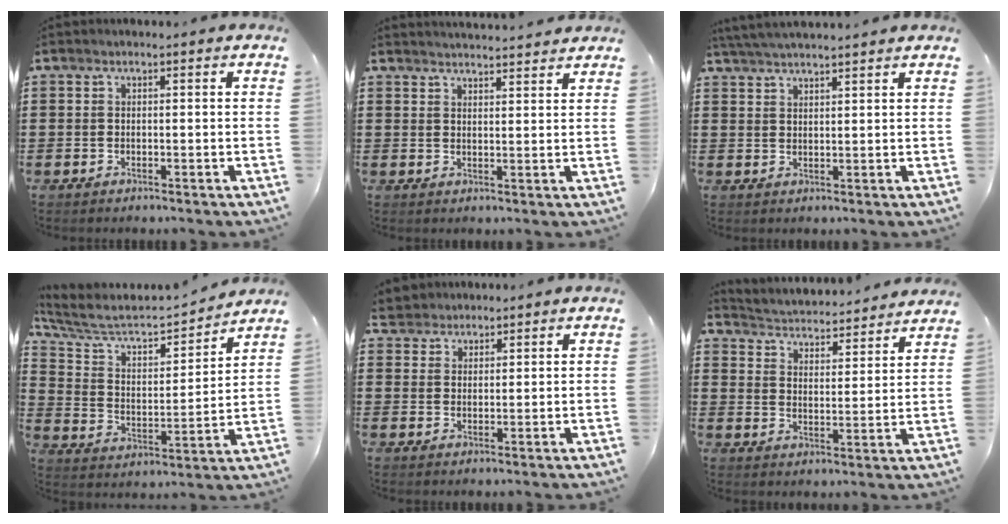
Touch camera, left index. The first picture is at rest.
{"total": 2.5, "force": [2.5, -0.3, 0.0], "torque": [-0.007, -0.011, 0.047]}
{"total": 3.4, "force": [3.2, -0.6, 0.7], "torque": [-0.022, -0.007, 0.061]}
{"total": 5.7, "force": [5.1, 1.6, 2.0], "torque": [-0.070, -0.039, 0.081]}
{"total": 2.6, "force": [2.4, 1.1, -0.5], "torque": [-0.003, 0.005, 0.046]}
{"total": 3.1, "force": [3.0, -0.3, -0.2], "torque": [-0.018, -0.036, 0.043]}